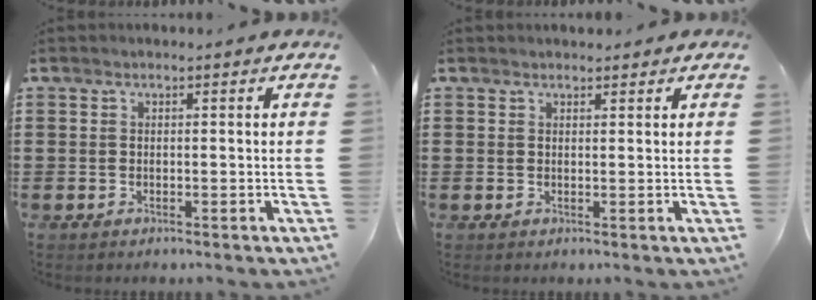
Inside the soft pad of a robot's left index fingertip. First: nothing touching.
{"total": 1.2, "force": [1.0, 0.5, 0.1], "torque": [-0.004, 0.004, 0.021]}